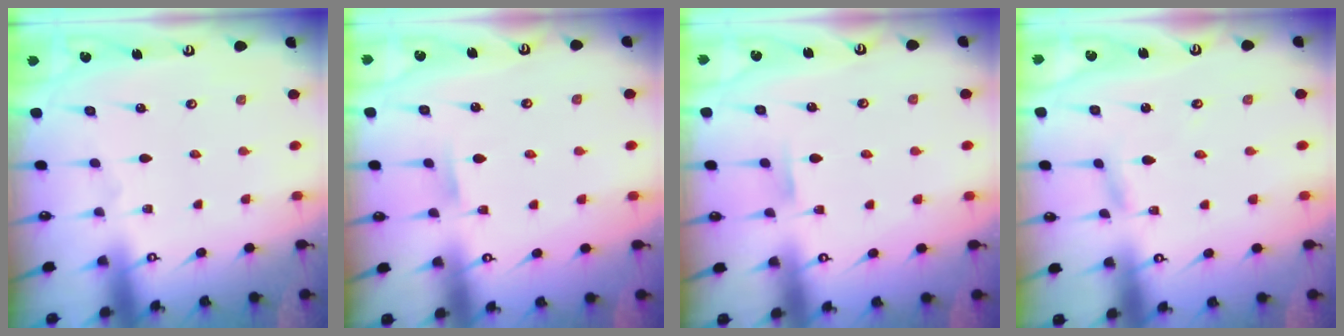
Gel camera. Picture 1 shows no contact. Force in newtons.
{"total": 3.9, "press": 3.9, "slide": 0.6}
{"total": 4.3, "press": 4.3, "slide": 0.7}
{"total": 1.6, "press": 1.5, "slide": 0.1}